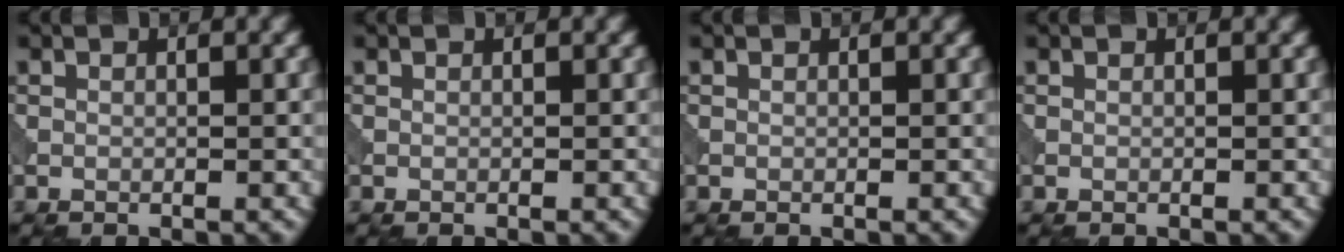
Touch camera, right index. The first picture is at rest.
{"total": 0.0}
{"total": 0.0}
{"total": 0.0}